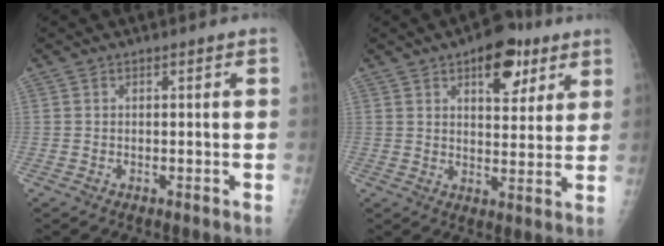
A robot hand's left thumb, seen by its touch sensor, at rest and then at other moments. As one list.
[{"total": 10.5, "force": [5.7, 5.4, 7.0], "torque": [-0.064, -0.022, 0.078]}]